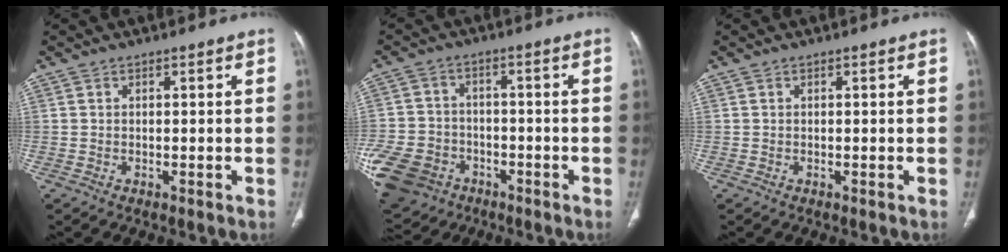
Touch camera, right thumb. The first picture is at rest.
{"total": 17.0, "force": [-7.7, 13.1, 7.7], "torque": [-0.191, 0.024, -0.126]}
{"total": 0.0}